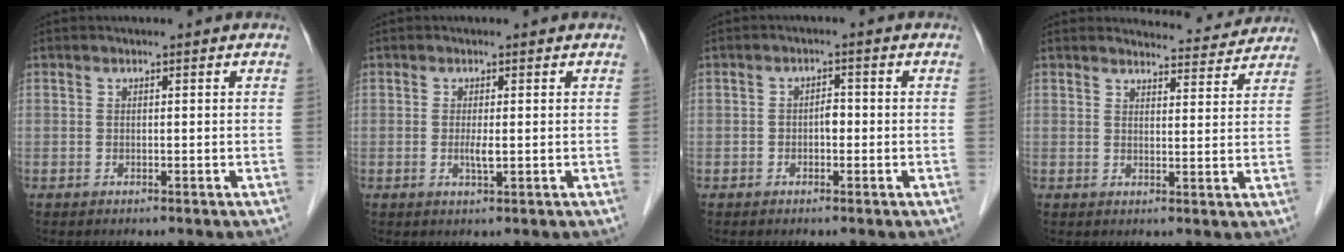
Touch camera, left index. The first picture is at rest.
{"total": 1.7, "force": [-0.1, 0.1, 1.7], "torque": [-0.035, -0.004, -0.001]}
{"total": 1.7, "force": [-0.5, 0.9, 1.4], "torque": [-0.017, 0.004, -0.011]}
{"total": 7.1, "force": [7.0, 1.1, 0.0], "torque": [0.008, -0.006, 0.073]}